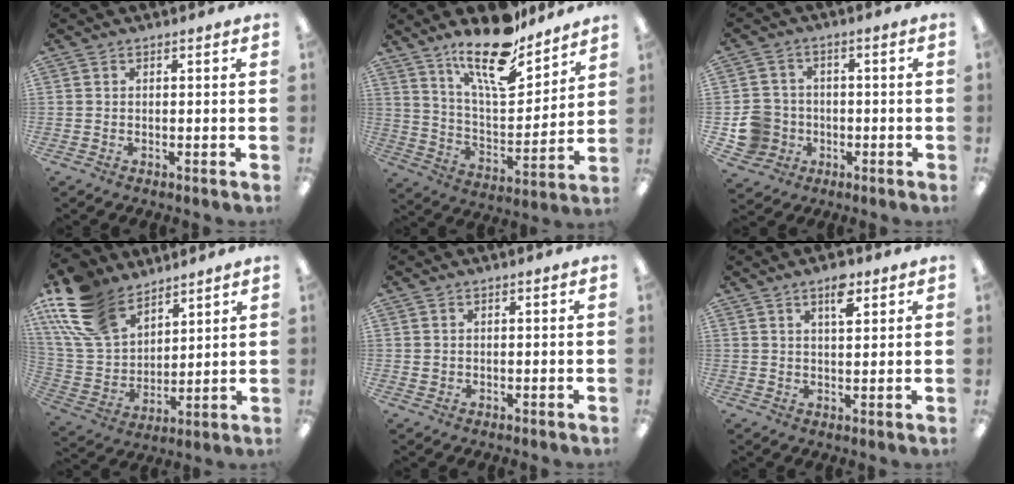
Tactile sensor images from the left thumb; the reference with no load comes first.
{"total": 17.8, "force": [13.6, 6.0, 9.9], "torque": [-0.173, -0.081, 0.230]}
{"total": 8.6, "force": [-1.8, 8.1, 2.2], "torque": [-0.067, 0.020, -0.024]}
{"total": 18.3, "force": [12.3, 10.7, 8.3], "torque": [-0.196, -0.053, 0.237]}
{"total": 0.9, "force": [0.4, 0.8, 0.0], "torque": [-0.001, 0.004, 0.007]}
{"total": 5.8, "force": [3.6, 2.4, 3.9], "torque": [-0.053, -0.011, 0.056]}